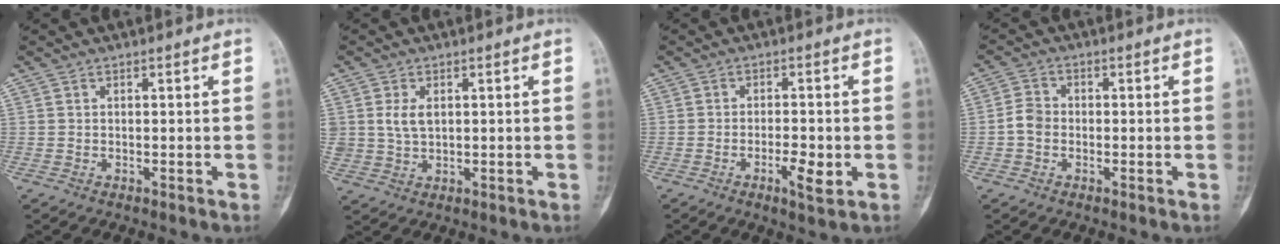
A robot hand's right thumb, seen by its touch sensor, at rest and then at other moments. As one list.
[{"total": 3.7, "force": [0.8, 2.5, 2.7], "torque": [-0.047, -0.004, 0.020]}, {"total": 4.8, "force": [-1.7, 1.4, 4.3], "torque": [-0.070, -0.001, -0.025]}, {"total": 3.4, "force": [-0.9, 2.6, 1.9], "torque": [-0.030, 0.008, -0.024]}]